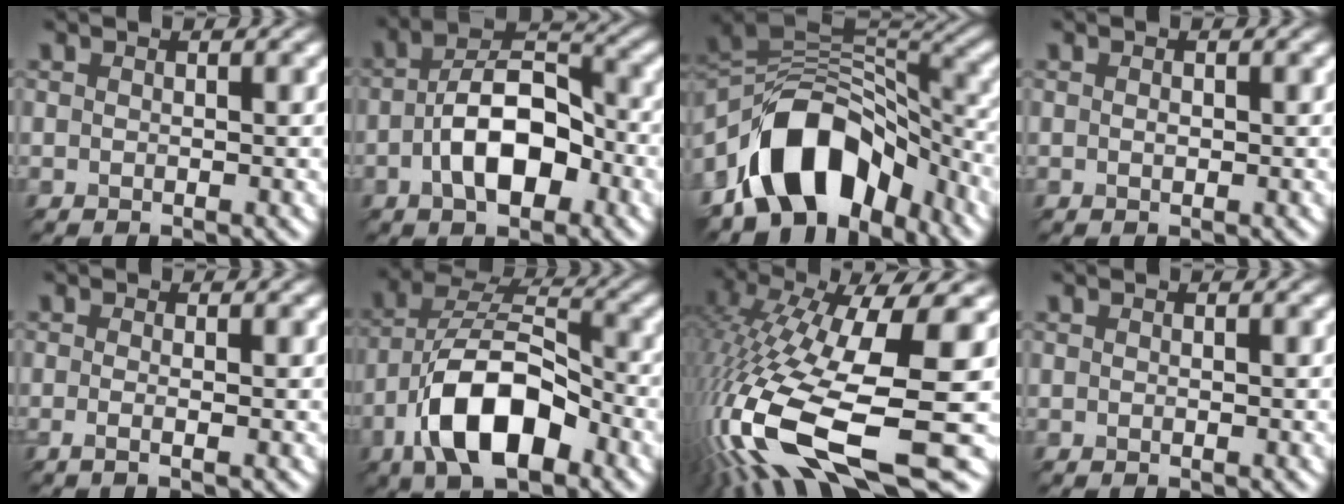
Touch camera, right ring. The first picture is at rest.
{"total": 6.1, "force": [-2.9, 2.5, 4.7], "torque": [-0.107, 0.017, -0.031]}
{"total": 10.0, "force": [-6.5, 5.6, 5.1], "torque": [-0.097, 0.019, -0.096]}
{"total": 1.0, "force": [-0.3, -0.7, -0.5], "torque": [-0.008, -0.005, 0.013]}
{"total": 1.0, "force": [-0.8, -0.1, 0.7], "torque": [-0.027, -0.008, -0.008]}
{"total": 8.3, "force": [-5.0, 3.3, 5.7], "torque": [-0.131, 0.016, -0.072]}
{"total": 15.6, "force": [-4.9, 3.7, 14.3], "torque": [-0.341, -0.025, -0.052]}
{"total": 0.0}